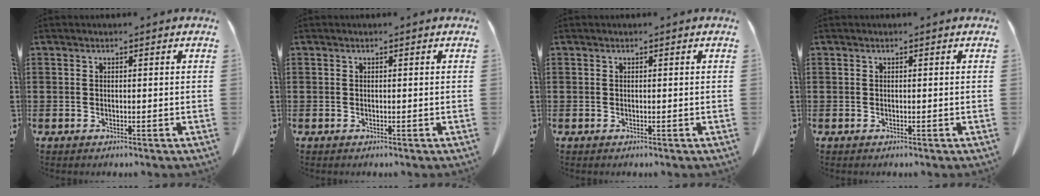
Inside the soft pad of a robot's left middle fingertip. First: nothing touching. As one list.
[{"total": 0.0}, {"total": 0.0}, {"total": 0.0}]